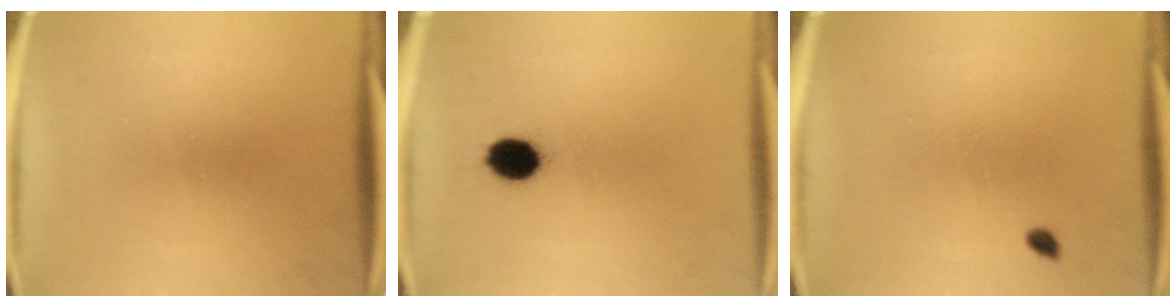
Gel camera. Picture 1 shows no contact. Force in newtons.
{"total": 5.7}
{"total": 0.9}